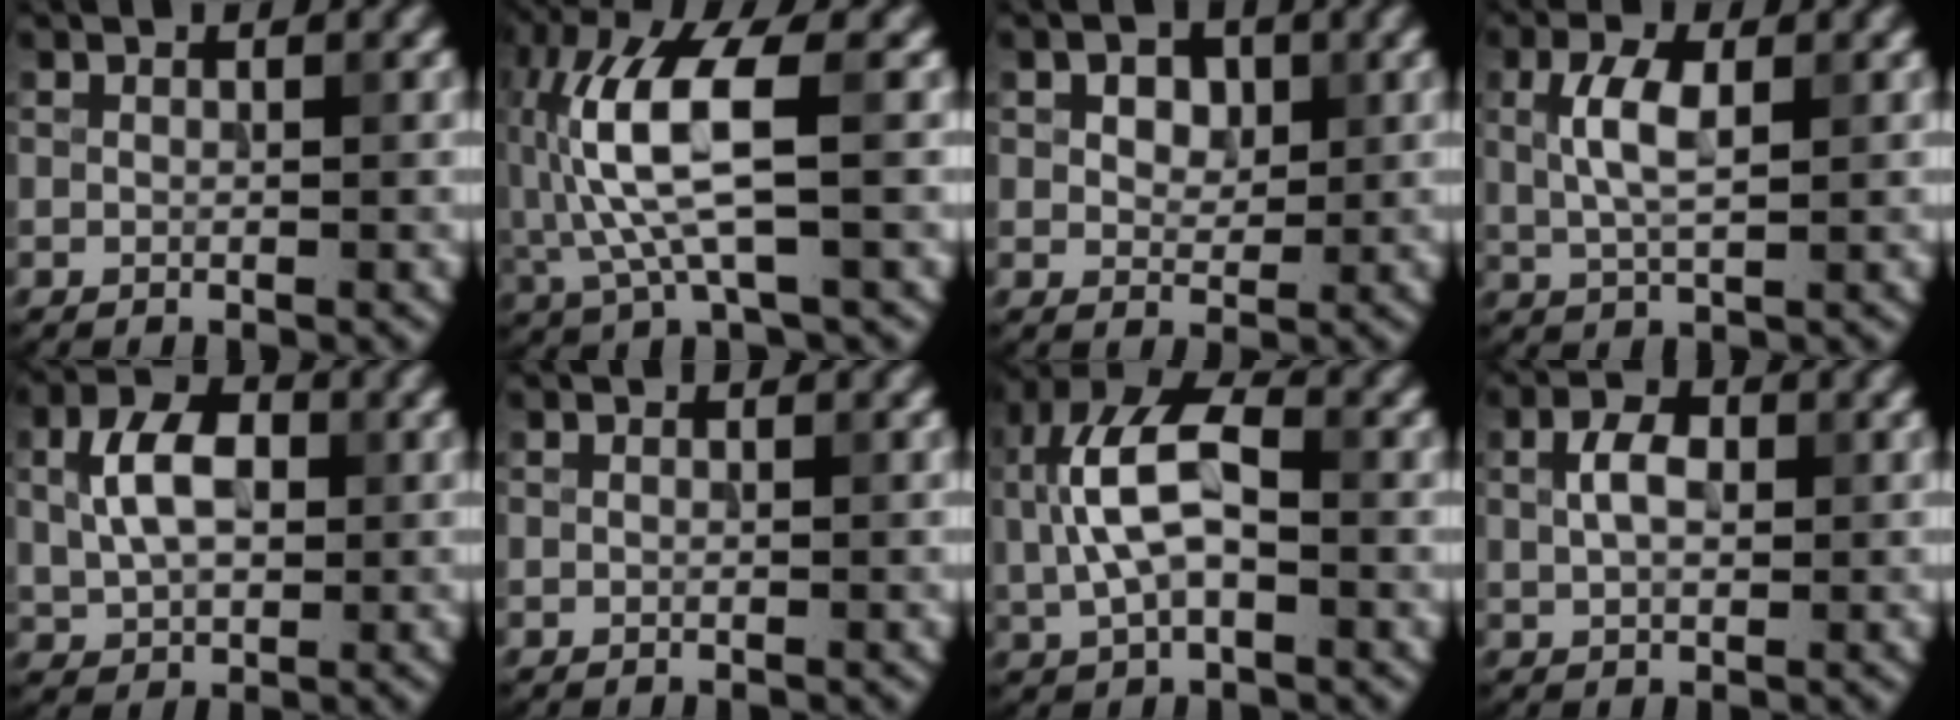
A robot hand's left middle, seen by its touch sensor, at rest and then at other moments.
{"total": 8.3, "force": [-0.1, 2.6, 7.9], "torque": [-0.180, 0.016, -0.002]}
{"total": 3.4, "force": [1.5, 2.3, 2.1], "torque": [-0.036, 0.009, 0.012]}
{"total": 3.8, "force": [0.8, 1.6, 3.3], "torque": [-0.074, 0.004, 0.015]}
{"total": 5.7, "force": [1.1, 3.8, 4.1], "torque": [-0.082, 0.008, 0.015]}
{"total": 0.0}
{"total": 7.6, "force": [0.2, 4.0, 6.4], "torque": [-0.138, 0.016, -0.005]}
{"total": 3.1, "force": [0.7, 1.9, 2.4], "torque": [-0.050, 0.004, 0.012]}